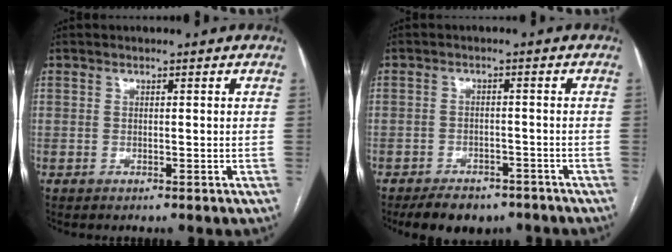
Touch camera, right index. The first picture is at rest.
{"total": 8.0, "force": [-6.3, 3.8, 3.1], "torque": [-0.040, 0.001, -0.087]}